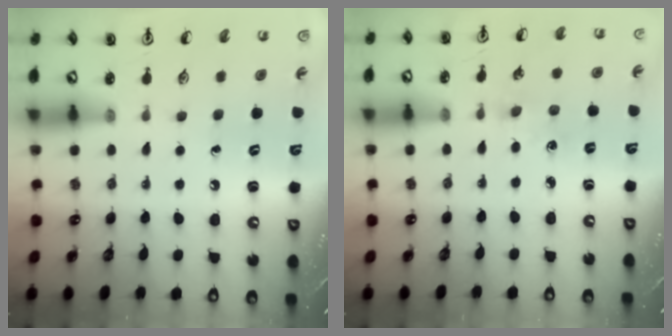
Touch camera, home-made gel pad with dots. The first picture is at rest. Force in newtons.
{"total": 2.4, "press": 2.4, "slide": 0.4}